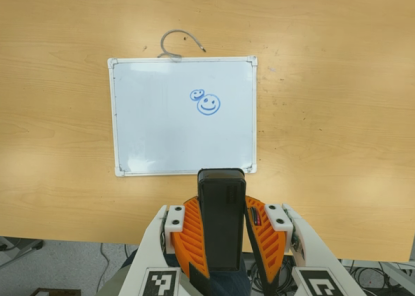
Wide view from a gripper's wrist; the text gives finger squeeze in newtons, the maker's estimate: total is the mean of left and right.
{"total": 9.0, "left": 7.6, "right": 10.5}